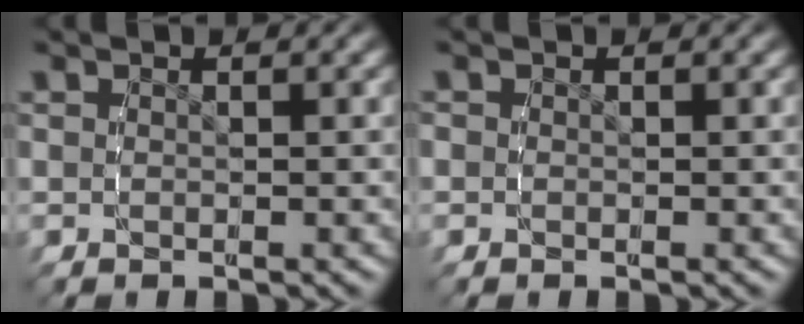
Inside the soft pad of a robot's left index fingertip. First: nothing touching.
{"total": 0.7, "force": [-0.2, 0.6, 0.1], "torque": [-0.009, -0.006, -0.002]}